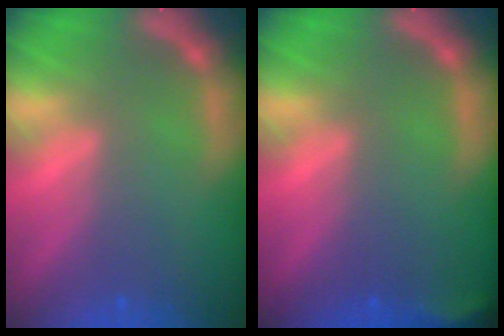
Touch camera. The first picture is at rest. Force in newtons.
{"total": 2.4}